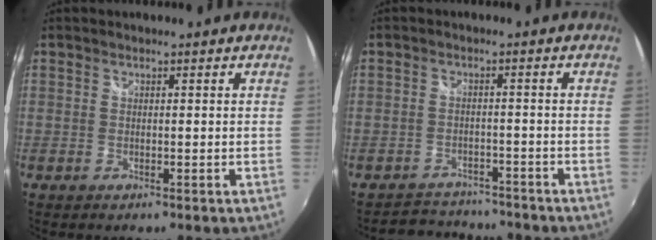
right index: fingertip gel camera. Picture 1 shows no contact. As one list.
[{"total": 6.4, "force": [-5.7, 3.0, 0.2], "torque": [-0.017, 0.020, -0.083]}]